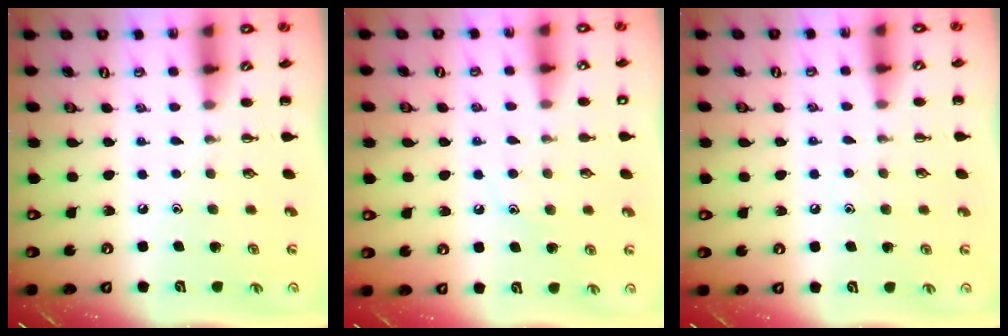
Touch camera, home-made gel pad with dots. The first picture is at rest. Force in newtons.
{"total": 8.4, "press": 8.2, "slide": 1.4}
{"total": 5.8, "press": 5.6, "slide": 1.5}